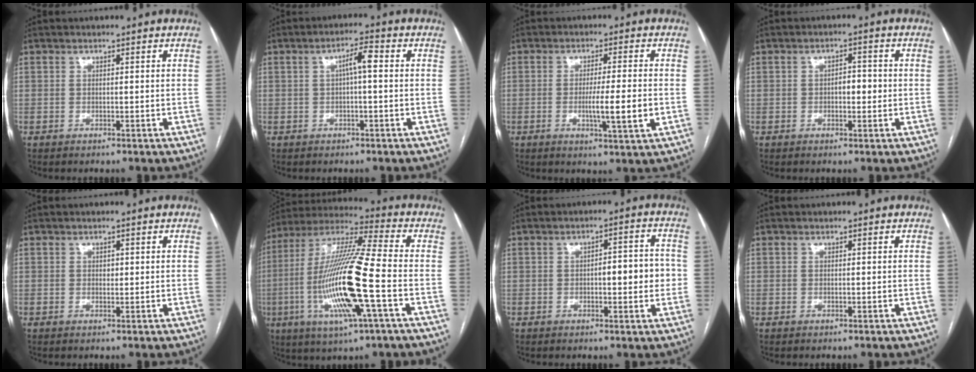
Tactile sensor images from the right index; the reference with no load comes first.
{"total": 3.7, "force": [0.4, 0.6, 3.6], "torque": [-0.061, 0.011, 0.005]}
{"total": 8.6, "force": [-1.7, -0.3, 8.5], "torque": [-0.141, -0.018, -0.030]}
{"total": 3.0, "force": [-0.3, 1.4, 2.6], "torque": [-0.038, 0.008, -0.003]}
{"total": 0.8, "force": [0.2, 0.6, 0.5], "torque": [-0.005, 0.000, 0.003]}
{"total": 19.3, "force": [-4.6, 1.0, 18.7], "torque": [-0.385, -0.013, -0.090]}
{"total": 6.0, "force": [-0.5, 1.9, 5.7], "torque": [-0.076, 0.018, -0.005]}
{"total": 0.0}